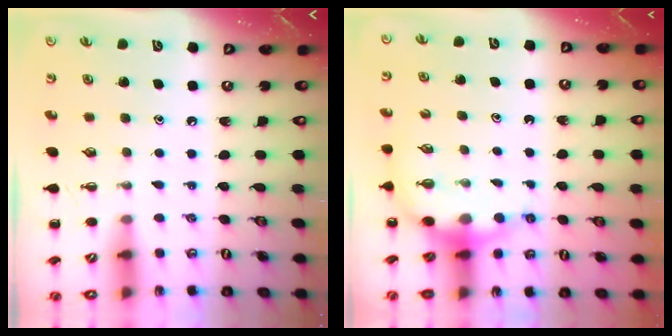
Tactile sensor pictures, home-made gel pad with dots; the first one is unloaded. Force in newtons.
{"total": 6.5, "press": 6.4, "slide": 1.0}